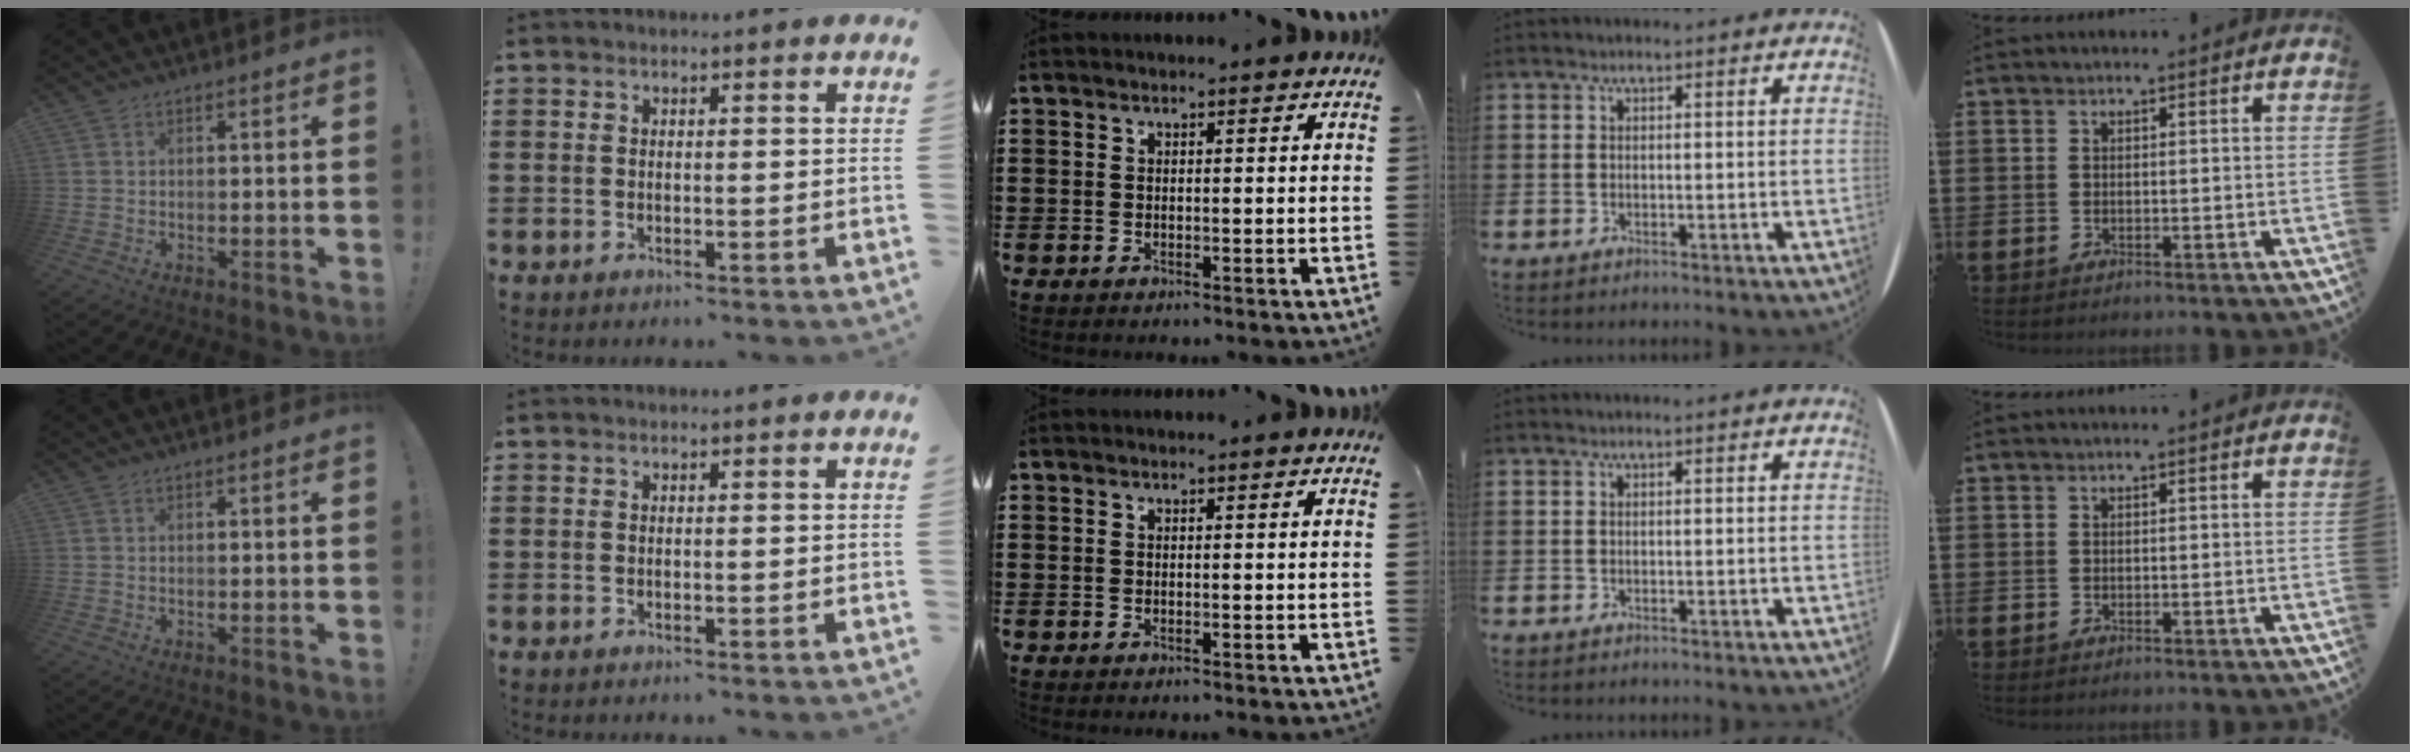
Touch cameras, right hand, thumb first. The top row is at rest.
{}